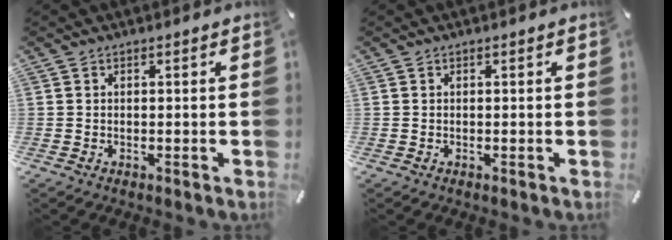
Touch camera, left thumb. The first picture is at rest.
{"total": 0.0}